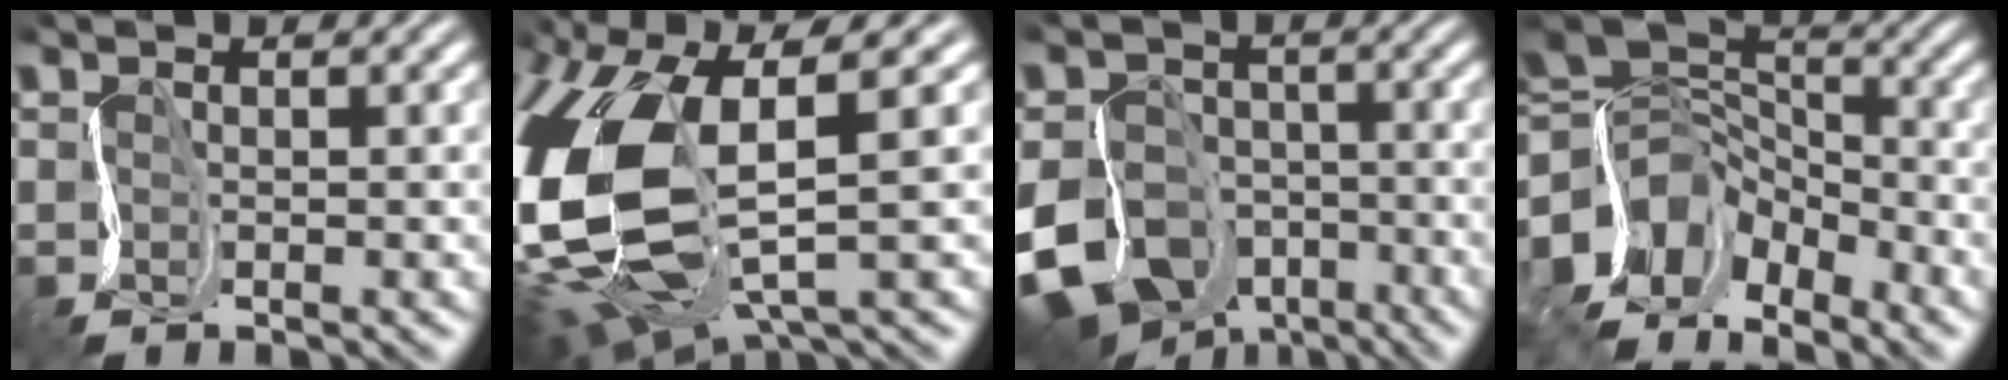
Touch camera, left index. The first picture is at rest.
{"total": 13.6, "force": [-1.1, 7.1, 11.6], "torque": [-0.284, -0.019, -0.012]}
{"total": 12.6, "force": [-6.5, 8.9, 6.0], "torque": [-0.131, -0.032, -0.118]}
{"total": 10.4, "force": [-5.9, 6.6, 5.4], "torque": [-0.119, 0.006, -0.124]}